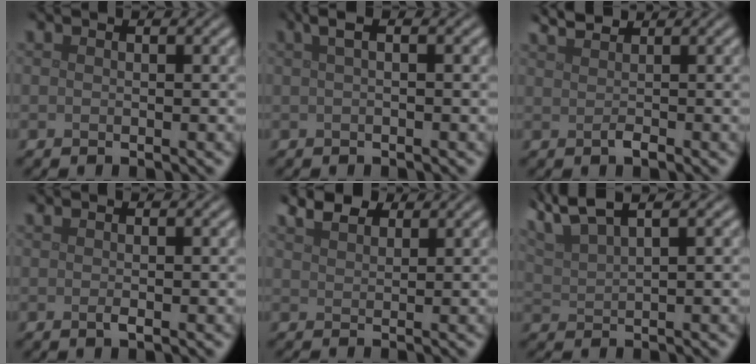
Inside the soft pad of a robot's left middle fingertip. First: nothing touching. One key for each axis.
{"total": 1.7, "fx": 0.5, "fy": 0.5, "fz": 1.6, "tx": -0.027, "ty": 0.011, "tz": 0.007}
{"total": 1.6, "fx": 1.0, "fy": 0.5, "fz": 1.2, "tx": -0.025, "ty": 0.002, "tz": 0.020}
{"total": 1.0, "fx": 0.2, "fy": 0.3, "fz": 0.9, "tx": -0.018, "ty": 0.005, "tz": 0.002}
{"total": 2.4, "fx": 2.2, "fy": 0.7, "fz": 0.9, "tx": -0.022, "ty": 0.006, "tz": 0.037}
{"total": 5.3, "fx": 4.2, "fy": 1.0, "fz": 3.0, "tx": -0.064, "ty": 0.022, "tz": 0.071}